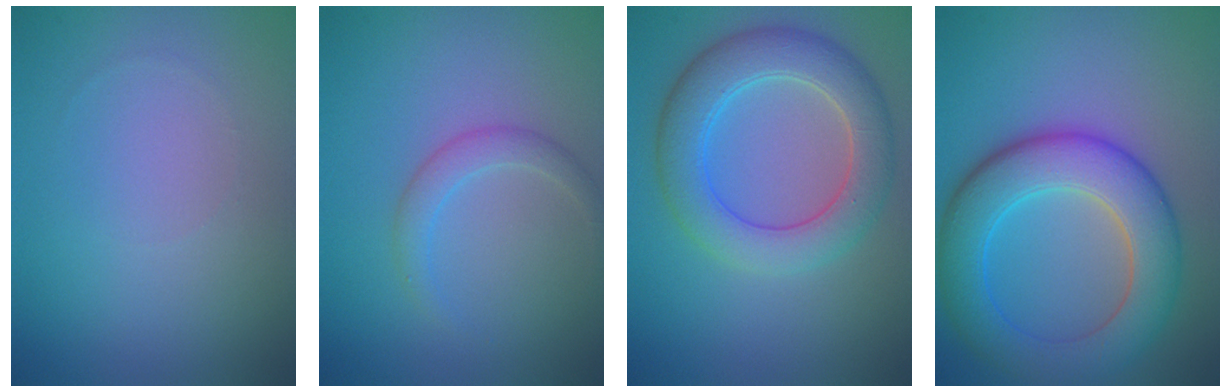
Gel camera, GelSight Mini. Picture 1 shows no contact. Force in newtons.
{"total": 1.8, "press": 1.8, "slide": 0.1}
{"total": 6.1, "press": 6.1, "slide": 0.1}
{"total": 8.0, "press": 8.0, "slide": 0.4}